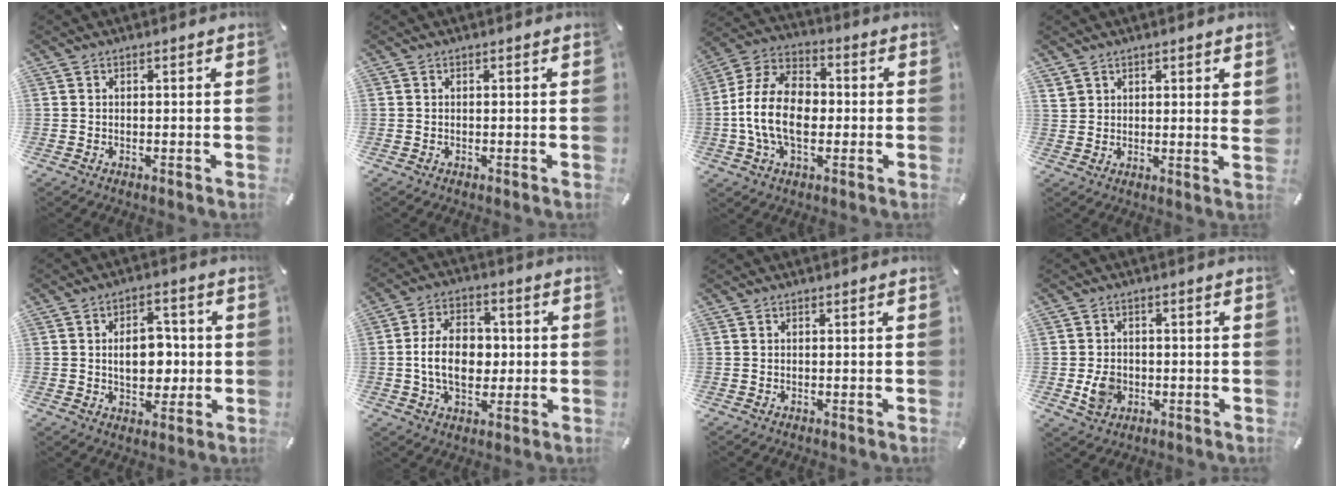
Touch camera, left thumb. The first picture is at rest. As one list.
[{"total": 0.0}, {"total": 13.9, "force": [-2.4, 9.2, 10.1], "torque": [-0.223, 0.012, -0.044]}, {"total": 3.4, "force": [2.4, 1.6, 1.7], "torque": [-0.031, -0.006, 0.045]}, {"total": 9.3, "force": [0.2, 6.4, 6.8], "torque": [-0.096, 0.000, 0.000]}, {"total": 11.9, "force": [-0.5, 8.2, 8.6], "torque": [-0.158, 0.006, -0.010]}, {"total": 0.0}, {"total": 5.8, "force": [-1.1, 4.9, 2.8], "torque": [-0.038, -0.003, -0.022]}]